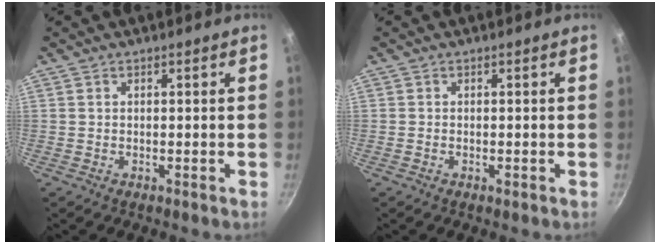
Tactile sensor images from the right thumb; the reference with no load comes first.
{"total": 0.6, "force": [-0.3, 0.3, 0.4], "torque": [-0.008, 0.001, -0.007]}